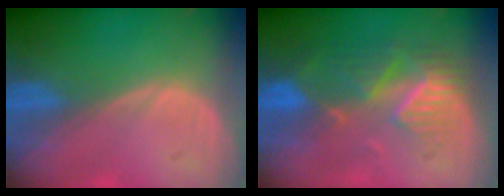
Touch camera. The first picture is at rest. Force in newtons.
{"total": 9.0, "press": 7.8, "slide": 4.4}